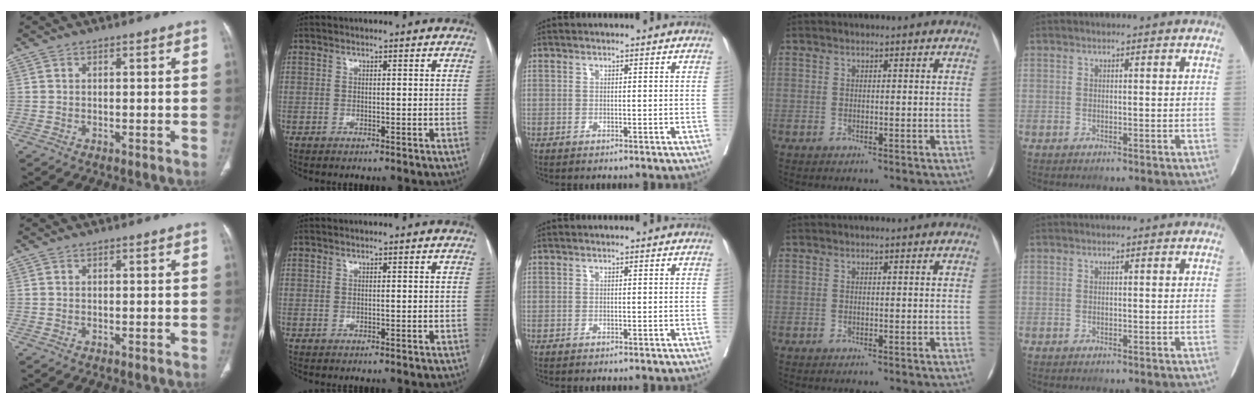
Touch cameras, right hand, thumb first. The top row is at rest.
{}